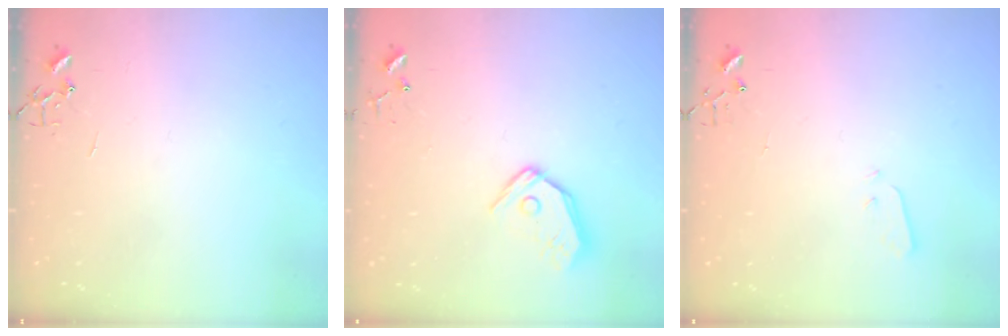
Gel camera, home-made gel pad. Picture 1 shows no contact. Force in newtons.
{"total": 10.4, "press": 10.4, "slide": 1.2}
{"total": 2.9, "press": 2.8, "slide": 0.7}